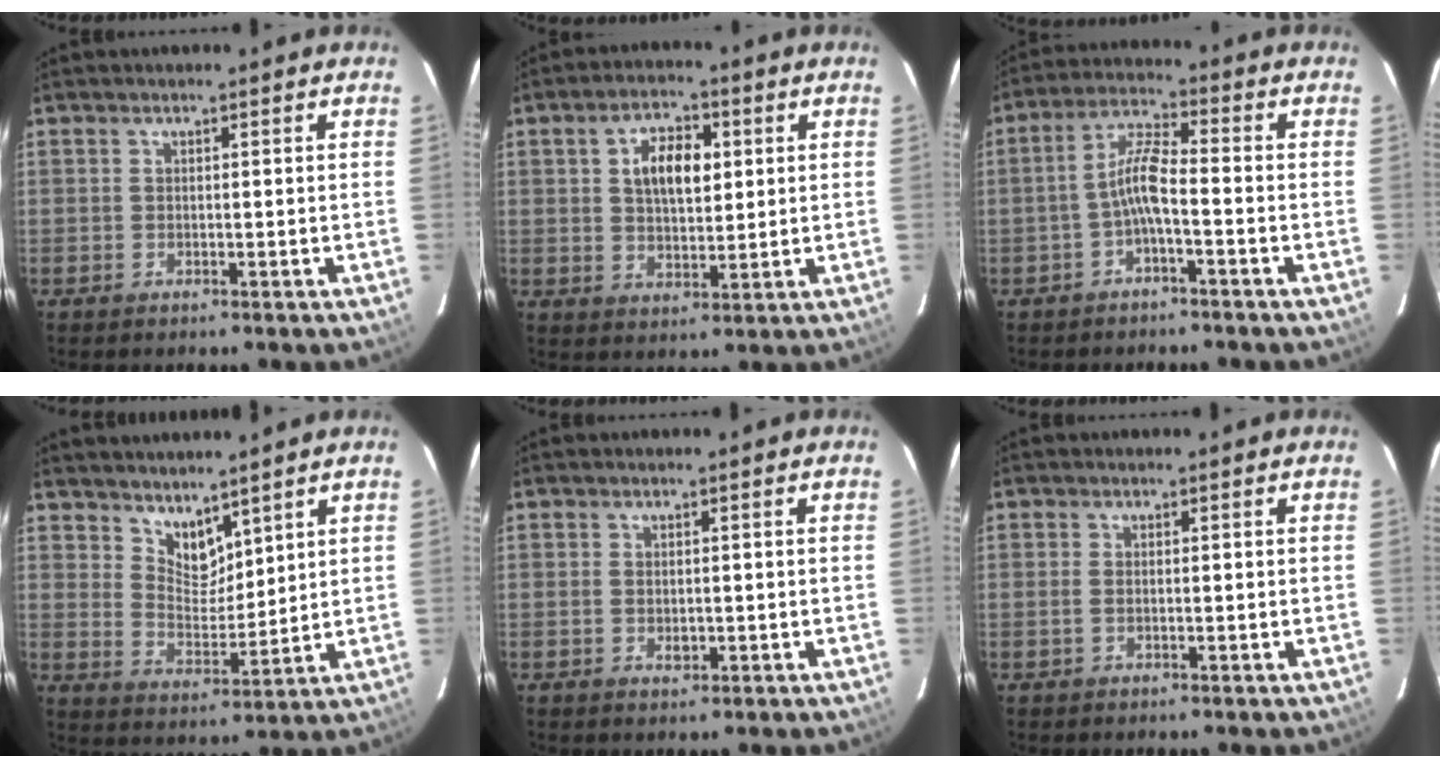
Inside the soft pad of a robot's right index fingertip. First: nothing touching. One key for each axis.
{"total": 8.1, "fx": 2.1, "fy": 4.4, "fz": 6.4, "tx": -0.112, "ty": 0.017, "tz": 0.040}
{"total": 5.6, "fx": -2.2, "fy": 0.8, "fz": 5.1, "tx": -0.112, "ty": 0.015, "tz": -0.043}
{"total": 6.6, "fx": 5.4, "fy": 3.1, "fz": 2.3, "tx": -0.029, "ty": -0.002, "tz": 0.104}
{"total": 1.5, "fx": -0.3, "fy": 1.0, "fz": 1.1, "tx": -0.018, "ty": -0.002, "tz": -0.002}
{"total": 0.7, "fx": -0.1, "fy": 0.3, "fz": 0.6, "tx": -0.016, "ty": -0.001, "tz": -0.003}